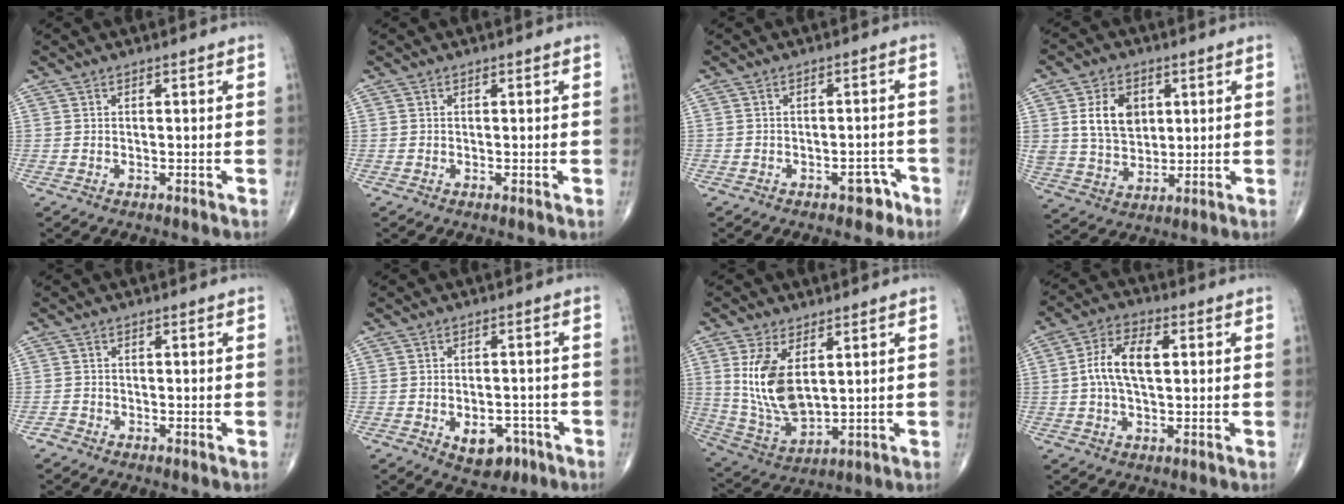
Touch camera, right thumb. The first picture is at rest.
{"total": 0.0}
{"total": 3.7, "force": [-2.4, 2.1, 1.8], "torque": [-0.004, 0.022, -0.028]}
{"total": 10.7, "force": [3.0, 7.8, 6.6], "torque": [-0.093, -0.014, 0.063]}
{"total": 1.1, "force": [-1.0, 0.5, 0.0], "torque": [0.002, 0.000, -0.026]}
{"total": 6.9, "force": [-2.9, 4.4, 4.4], "torque": [-0.038, 0.016, -0.031]}
{"total": 12.8, "force": [3.4, 6.7, 10.4], "torque": [-0.197, -0.020, 0.084]}
{"total": 8.9, "force": [1.0, 4.5, 7.6], "torque": [-0.149, 0.017, 0.014]}